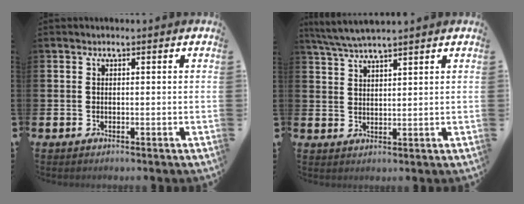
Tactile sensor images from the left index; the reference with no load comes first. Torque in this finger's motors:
{"motor_torque": [0.29, -0.18, 0.55, 0.10]}